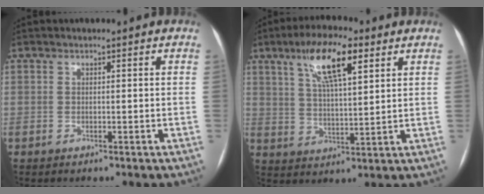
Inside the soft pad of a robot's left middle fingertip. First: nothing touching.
{"total": 10.7, "force": [5.6, 2.5, 8.7], "torque": [-0.161, 0.013, 0.098]}